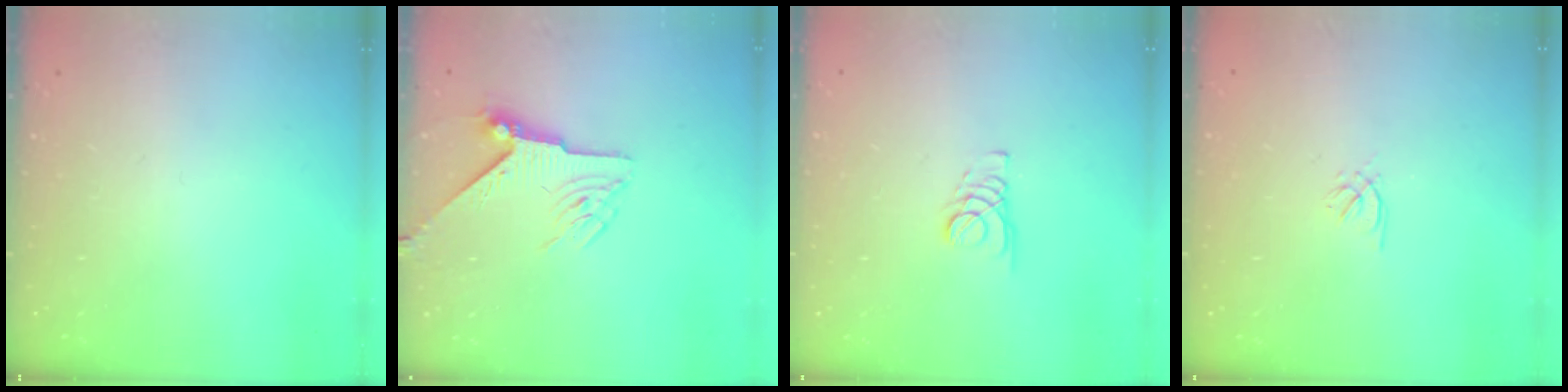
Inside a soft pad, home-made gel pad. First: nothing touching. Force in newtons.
{"total": 6.0, "press": 6.0, "slide": 0.4}
{"total": 1.8, "press": 1.7, "slide": 0.1}
{"total": 0.5, "press": 0.3, "slide": 0.4}